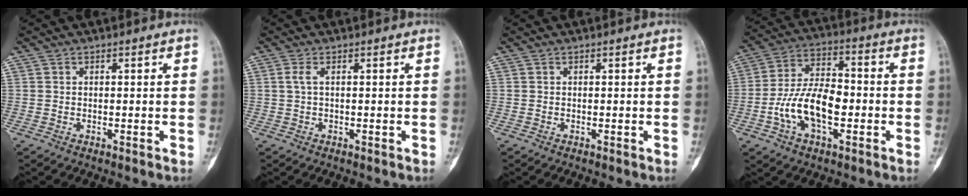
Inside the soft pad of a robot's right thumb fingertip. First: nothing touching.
{"total": 1.4, "force": [0.3, 0.4, 1.3], "torque": [-0.041, 0.006, 0.009]}
{"total": 0.0}
{"total": 13.8, "force": [-3.2, 7.5, 11.1], "torque": [-0.202, 0.035, -0.060]}